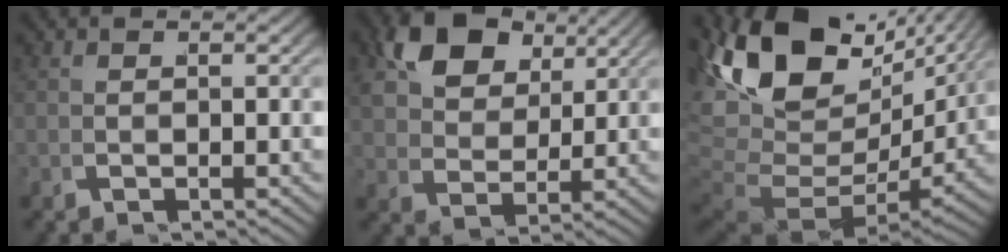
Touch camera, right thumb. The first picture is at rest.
{"total": 8.0, "force": [4.9, 4.6, 4.4], "torque": [-0.091, -0.001, 0.093]}
{"total": 15.0, "force": [2.8, 10.0, 10.8], "torque": [-0.229, -0.046, 0.068]}